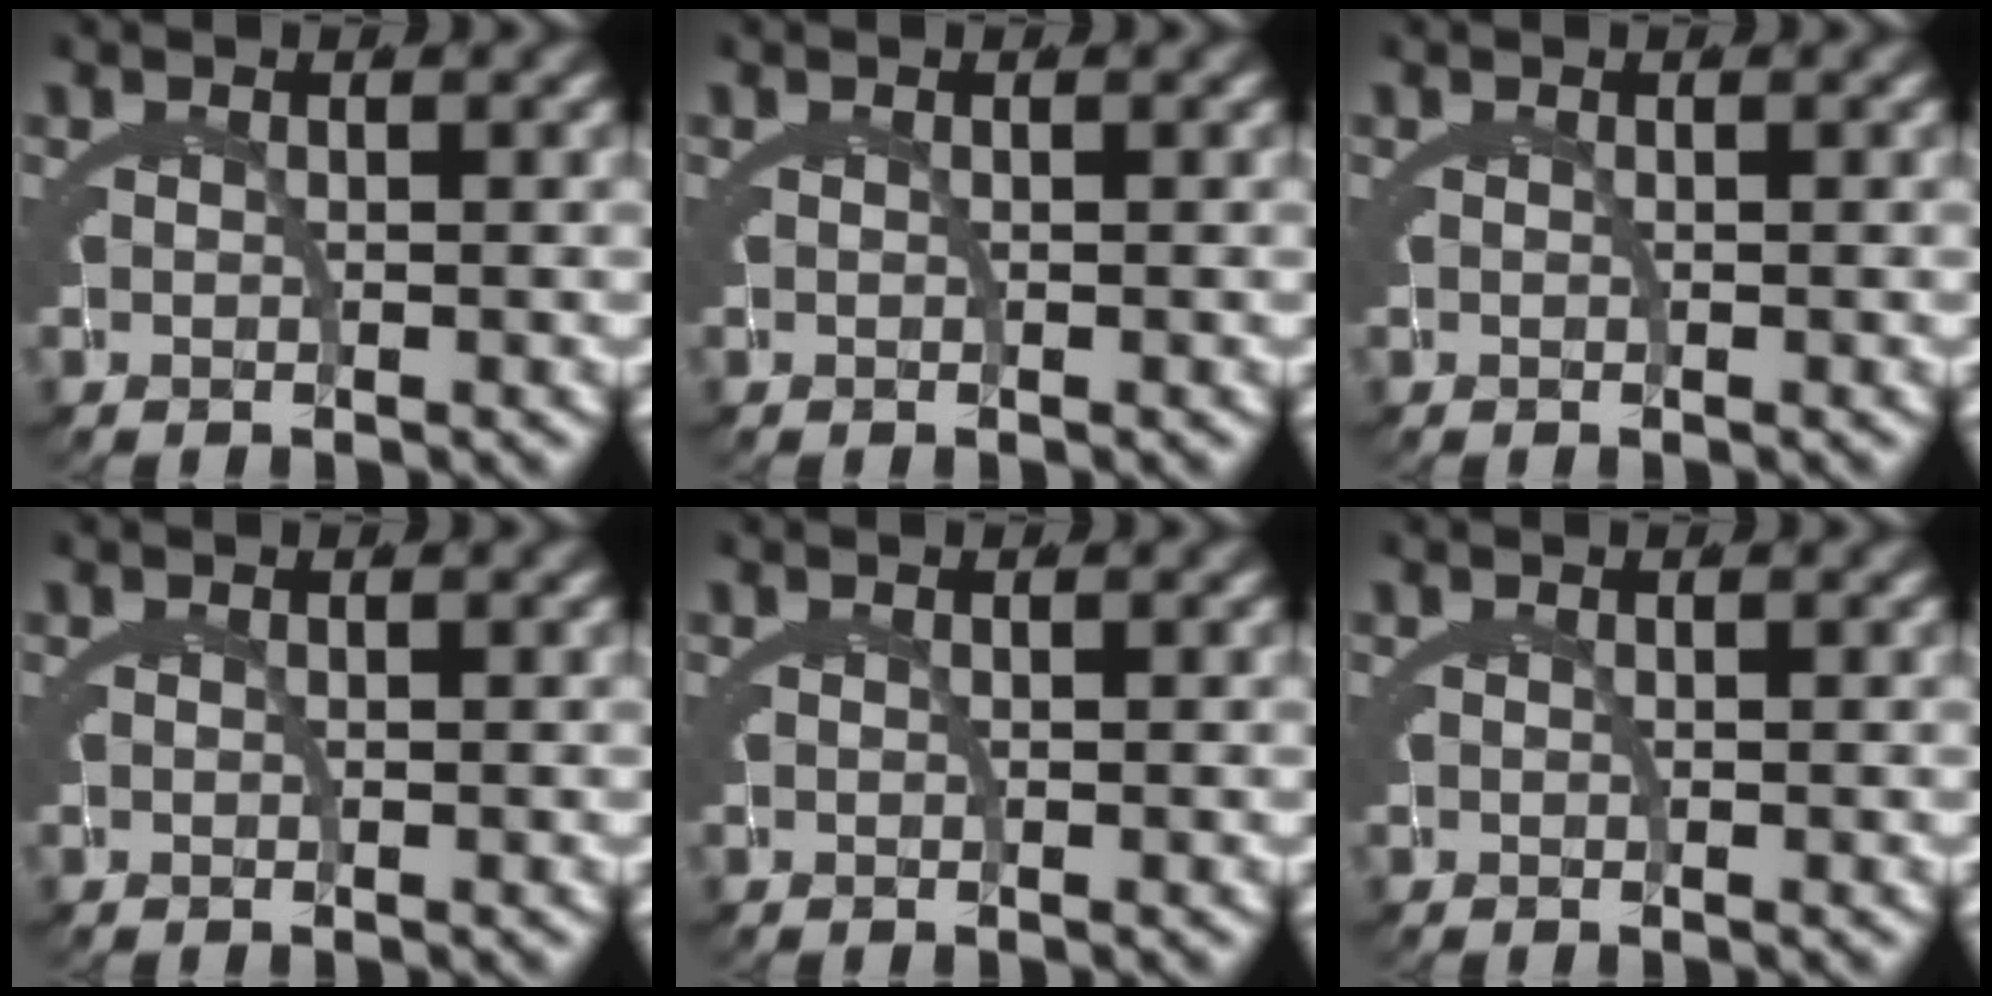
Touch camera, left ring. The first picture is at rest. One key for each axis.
{"total": 0.0}
{"total": 0.0}
{"total": 0.0}
{"total": 0.0}
{"total": 0.0}